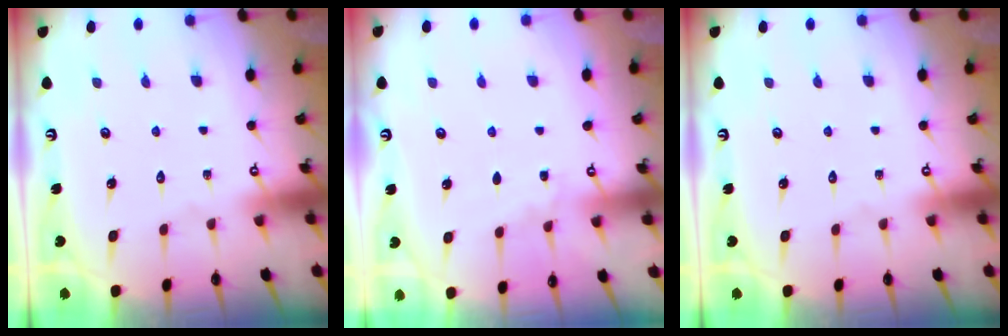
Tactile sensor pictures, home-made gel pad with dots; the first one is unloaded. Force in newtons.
{"total": 4.5, "press": 4.4, "slide": 0.6}
{"total": 0.0}